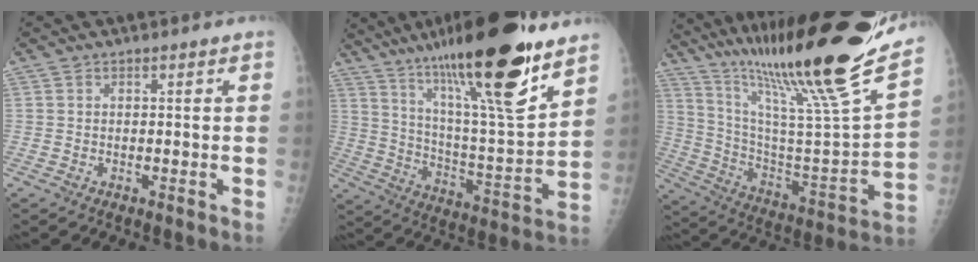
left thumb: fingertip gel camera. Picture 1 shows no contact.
{"total": 26.1, "force": [16.7, 4.4, 19.6], "torque": [-0.316, -0.060, 0.283]}
{"total": 31.7, "force": [23.4, 2.5, 21.3], "torque": [-0.342, -0.100, 0.381]}